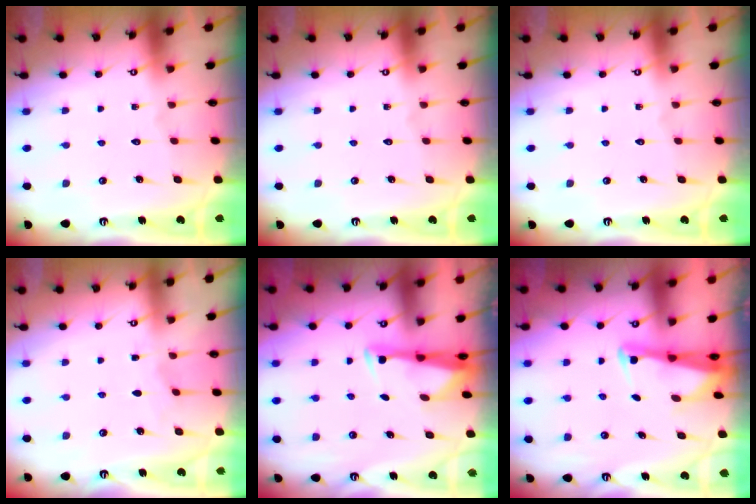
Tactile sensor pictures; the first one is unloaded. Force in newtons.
{"total": 0.0}
{"total": 0.0}
{"total": 2.4, "press": 2.4, "slide": 0.2}
{"total": 3.3, "press": 3.2, "slide": 0.8}
{"total": 2.4, "press": 2.3, "slide": 0.5}